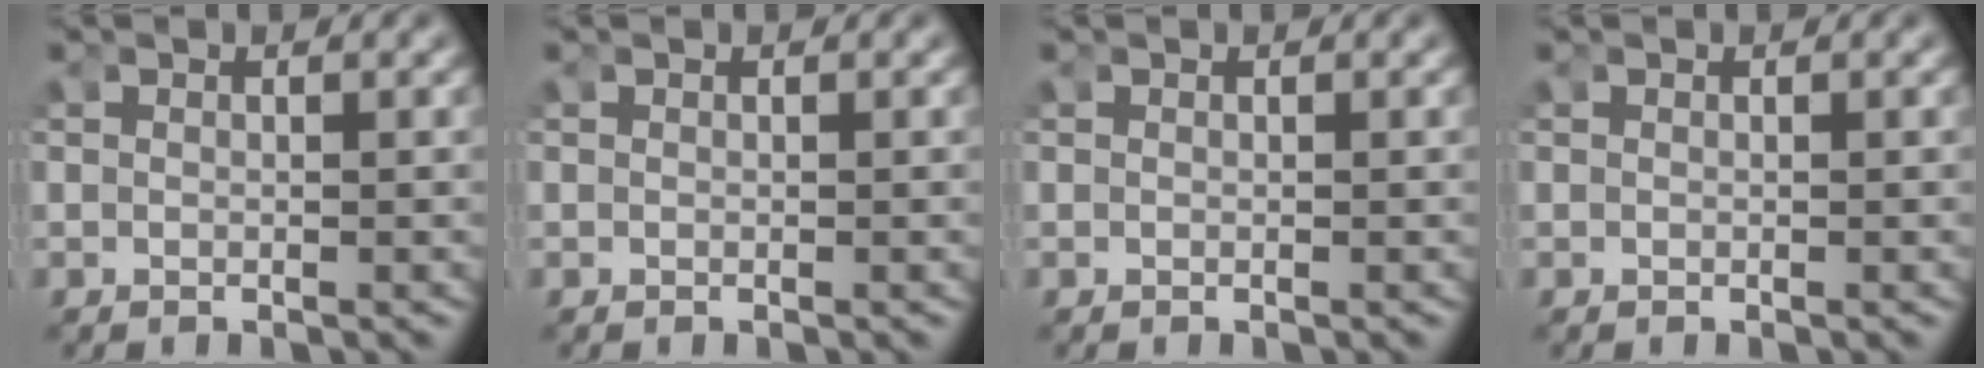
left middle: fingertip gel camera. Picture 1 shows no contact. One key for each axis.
{"total": 0.0}
{"total": 0.0}
{"total": 0.0}